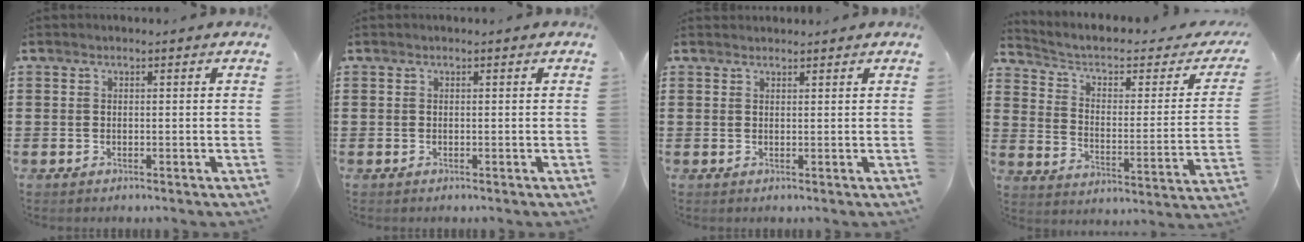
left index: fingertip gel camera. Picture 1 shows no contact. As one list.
[{"total": 0.0}, {"total": 1.0, "force": [0.9, 0.2, 0.1], "torque": [-0.003, 0.000, 0.019]}, {"total": 4.4, "force": [2.7, 1.9, 2.8], "torque": [-0.071, -0.021, 0.038]}]